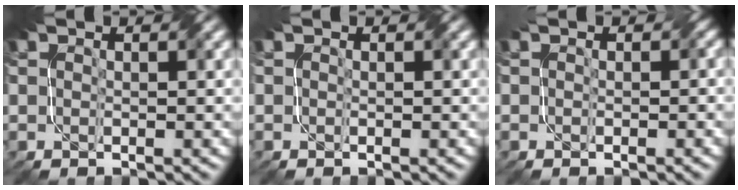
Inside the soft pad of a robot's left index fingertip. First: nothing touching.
{"total": 0.0}
{"total": 1.3, "force": [0.0, 1.0, 0.8], "torque": [-0.004, -0.005, -0.003]}